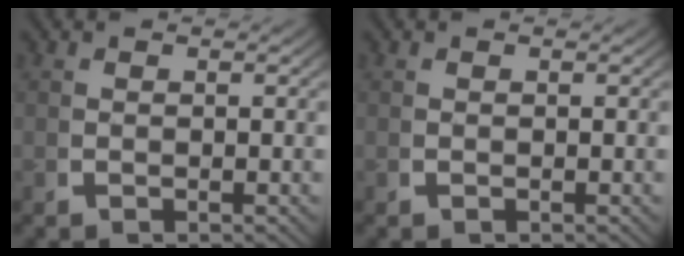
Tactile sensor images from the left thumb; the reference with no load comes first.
{"total": 0.0}